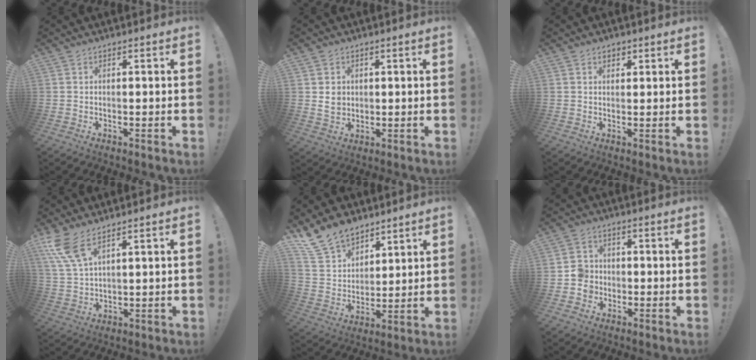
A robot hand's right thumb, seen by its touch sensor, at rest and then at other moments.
{"total": 4.5, "force": [1.0, 4.1, 1.5], "torque": [-0.019, 0.002, 0.021]}
{"total": 1.8, "force": [1.2, 1.2, 0.7], "torque": [-0.007, -0.003, 0.020]}
{"total": 8.2, "force": [5.6, 2.3, 5.5], "torque": [-0.119, -0.020, 0.111]}
{"total": 14.1, "force": [11.1, 7.7, 4.0], "torque": [-0.094, -0.072, 0.217]}
{"total": 5.6, "force": [-1.7, 5.1, 1.6], "torque": [-0.021, 0.015, -0.030]}